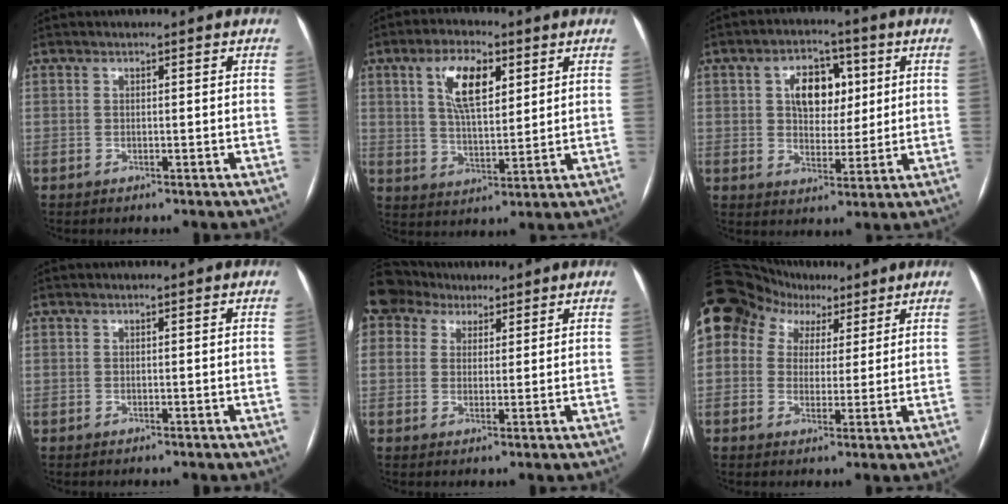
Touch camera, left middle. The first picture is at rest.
{"total": 9.1, "force": [3.9, 3.7, 7.4], "torque": [-0.139, 0.011, 0.074]}
{"total": 7.9, "force": [2.4, 5.1, 5.6], "torque": [-0.090, 0.017, 0.042]}
{"total": 0.0}
{"total": 6.5, "force": [4.7, 4.6, 0.4], "torque": [-0.015, 0.033, 0.091]}
{"total": 21.6, "force": [11.4, 16.4, 8.5], "torque": [-0.252, 0.101, 0.212]}